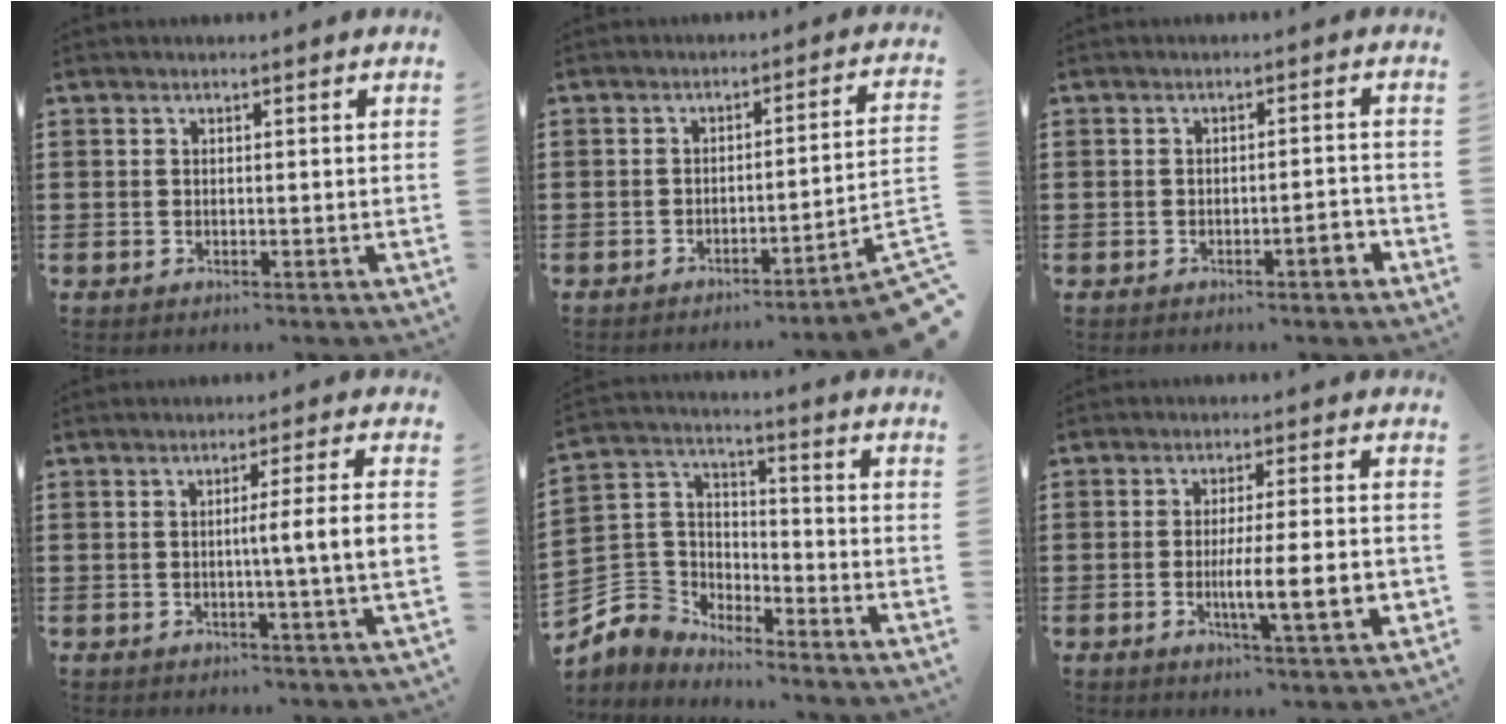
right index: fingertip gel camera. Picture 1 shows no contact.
{"total": 4.2, "force": [-2.9, -0.6, 2.9], "torque": [-0.053, -0.022, -0.060]}
{"total": 2.6, "force": [-1.7, 0.4, 1.9], "torque": [-0.033, 0.001, -0.031]}
{"total": 5.7, "force": [-0.3, -0.8, 5.7], "torque": [-0.100, -0.010, -0.009]}
{"total": 4.5, "force": [-2.8, 3.5, -0.5], "torque": [-0.038, -0.009, -0.068]}
{"total": 9.2, "force": [-1.9, 1.5, 8.8], "torque": [-0.150, -0.013, -0.035]}